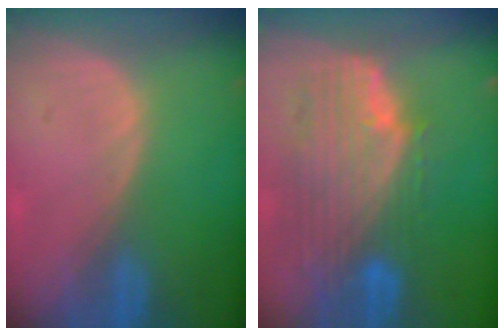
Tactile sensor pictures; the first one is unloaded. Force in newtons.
{"total": 11.1, "press": 9.5, "slide": 5.7}